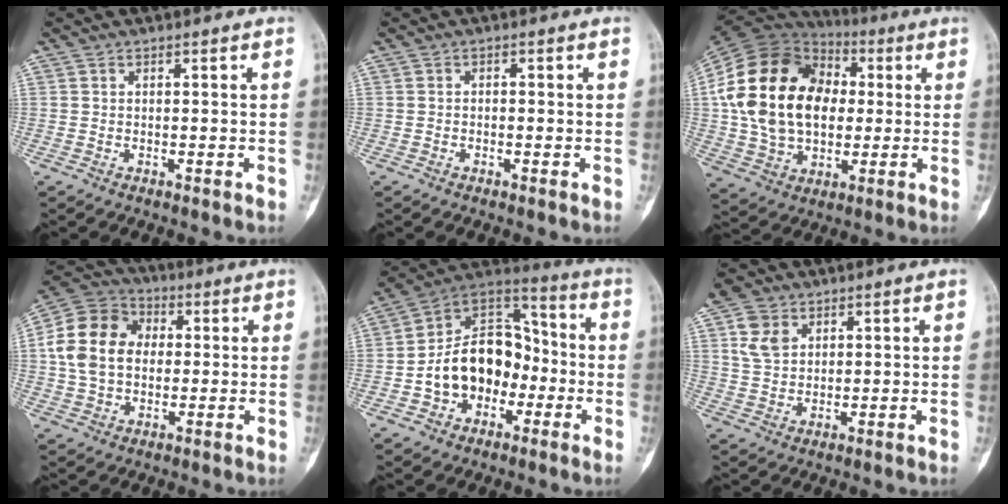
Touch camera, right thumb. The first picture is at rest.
{"total": 0.5, "force": [-0.2, 0.3, 0.4], "torque": [-0.001, 0.001, -0.010]}
{"total": 26.0, "force": [2.5, 18.0, 18.6], "torque": [-0.359, 0.020, 0.049]}
{"total": 14.4, "force": [1.3, 10.8, 9.4], "torque": [-0.162, 0.025, 0.015]}
{"total": 16.9, "force": [-3.7, 12.4, 10.8], "torque": [-0.135, 0.054, -0.070]}
{"total": 6.0, "force": [2.6, 4.5, 3.0], "torque": [-0.045, -0.002, 0.054]}